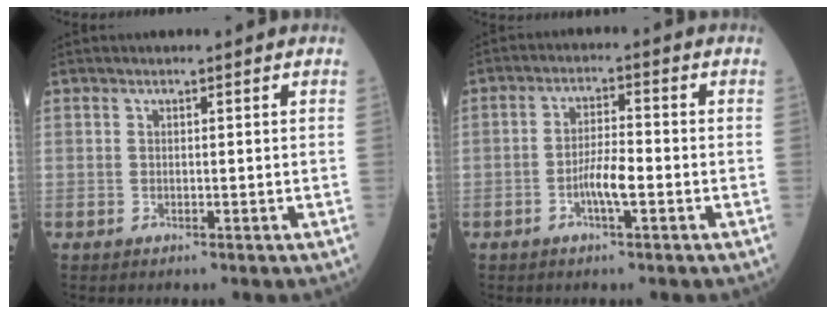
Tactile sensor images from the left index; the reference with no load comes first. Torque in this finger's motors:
{"motor_torque": [0.68, 0.25, 0.13, 0.04]}